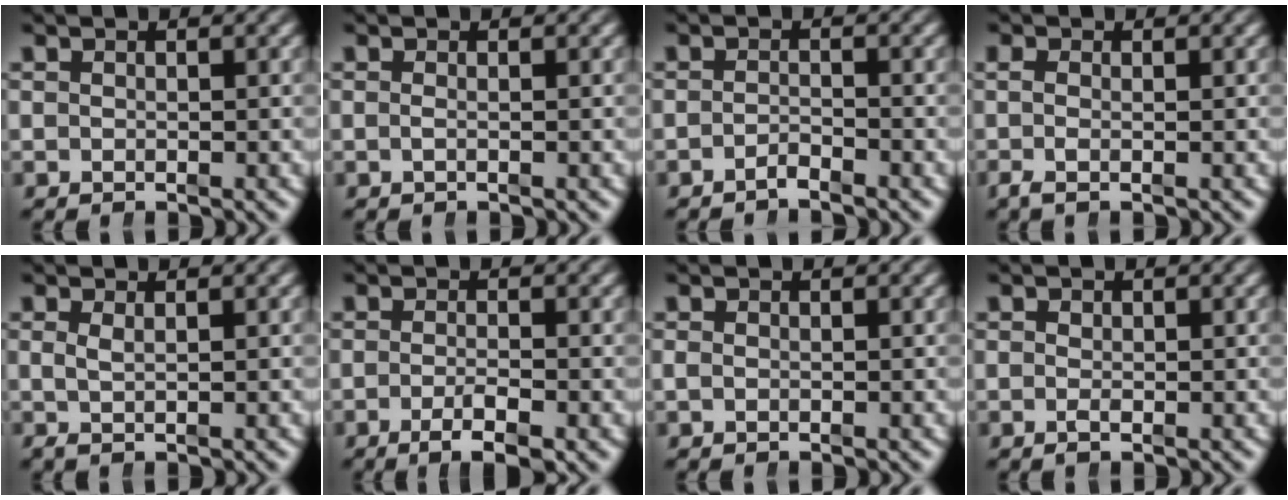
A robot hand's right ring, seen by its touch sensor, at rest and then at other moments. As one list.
[{"total": 0.6, "force": [-0.4, -0.3, 0.4], "torque": [-0.014, -0.007, -0.004]}, {"total": 1.5, "force": [-1.5, 0.1, 0.4], "torque": [-0.006, -0.002, -0.030]}, {"total": 1.4, "force": [-0.8, 0.0, 1.1], "torque": [-0.031, -0.013, -0.009]}, {"total": 0.9, "force": [0.1, -0.4, 0.8], "torque": [-0.019, -0.014, 0.011]}, {"total": 3.9, "force": [-2.2, 1.0, 3.0], "torque": [-0.053, -0.011, -0.036]}, {"total": 0.6, "force": [-0.4, 0.2, 0.4], "torque": [-0.011, -0.004, -0.003]}, {"total": 0.6, "force": [-0.3, 0.2, 0.5], "torque": [-0.011, -0.006, -0.002]}]